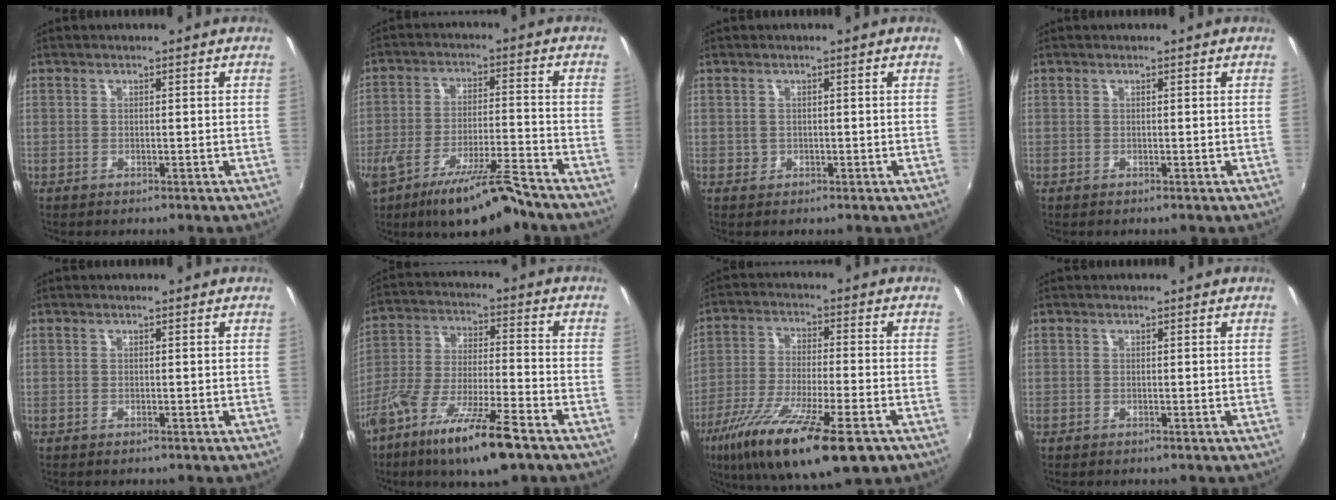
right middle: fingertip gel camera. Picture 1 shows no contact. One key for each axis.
{"total": 12.8, "fx": -9.6, "fy": 1.8, "fz": 8.2, "tx": -0.161, "ty": -0.027, "tz": -0.163}
{"total": 1.1, "fx": -0.1, "fy": 1.0, "fz": 0.2, "tx": 0.000, "ty": -0.002, "tz": -0.001}
{"total": 0.0}
{"total": 0.0}
{"total": 16.0, "fx": -10.2, "fy": 2.9, "fz": 12.1, "tx": -0.237, "ty": -0.041, "tz": -0.187}
{"total": 20.2, "fx": -11.7, "fy": 4.5, "fz": 15.8, "tx": -0.299, "ty": -0.062, "tz": -0.206}
{"total": 0.0}